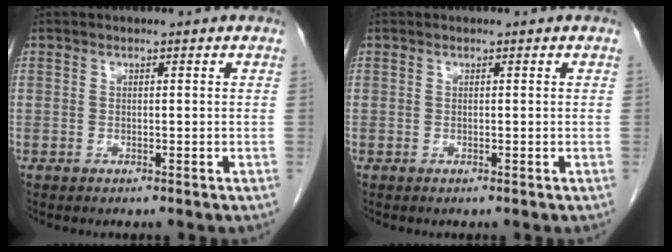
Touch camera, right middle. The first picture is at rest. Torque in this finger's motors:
{"motor_torque": [0.00, 0.00, 0.00, 0.00]}